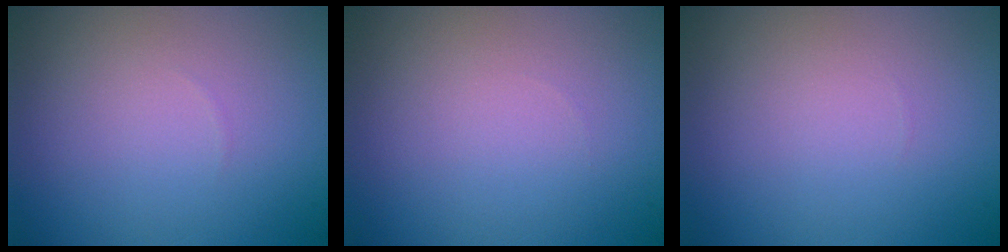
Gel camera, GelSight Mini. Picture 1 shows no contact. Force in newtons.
{"total": 0.0}
{"total": 0.0}